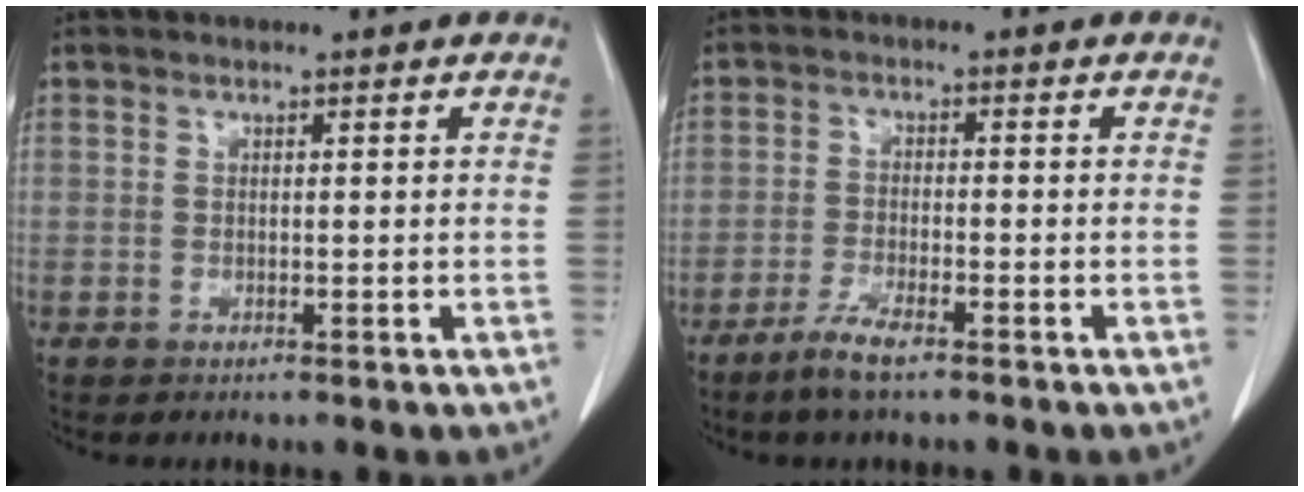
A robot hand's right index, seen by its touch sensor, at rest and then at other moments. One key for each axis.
{"total": 4.4, "fx": -3.2, "fy": 0.5, "fz": 2.9, "tx": -0.063, "ty": -0.006, "tz": -0.061}